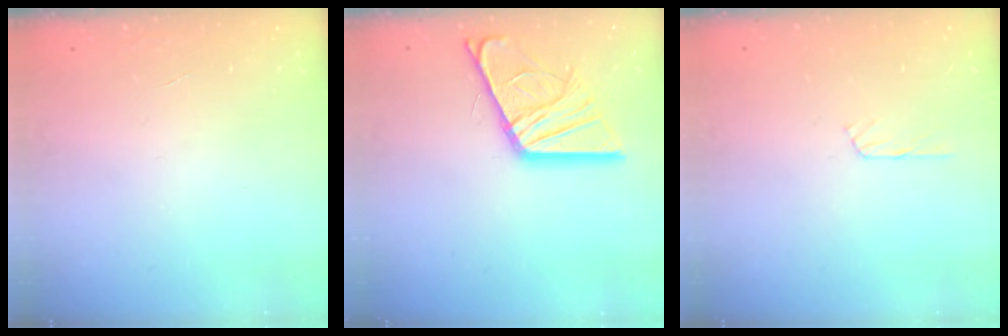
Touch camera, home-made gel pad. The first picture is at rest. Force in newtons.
{"total": 17.2, "press": 17.1, "slide": 1.9}
{"total": 3.2, "press": 3.2, "slide": 0.4}